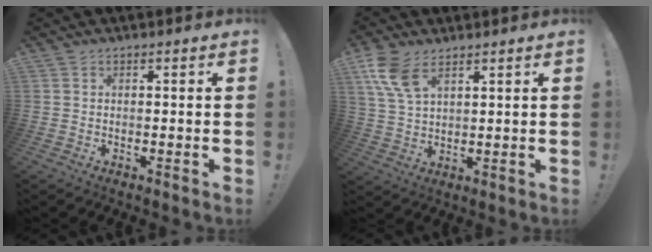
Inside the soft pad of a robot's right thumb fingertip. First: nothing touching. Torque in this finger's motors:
{"motor_torque": [0.08, 0.18, 0.67, 0.47, 0.25]}